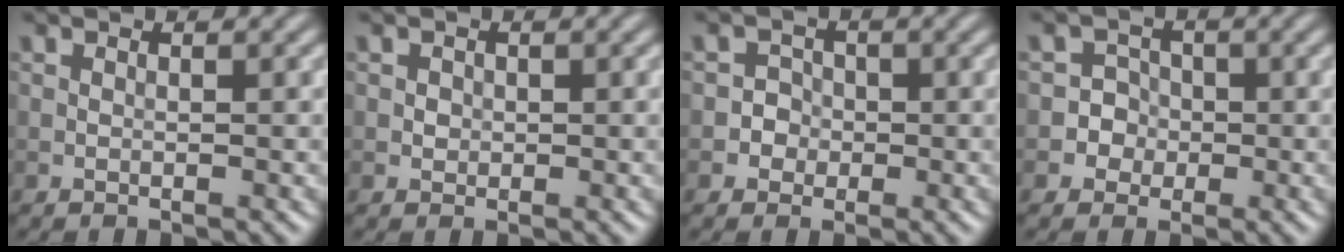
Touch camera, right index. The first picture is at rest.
{"total": 0.8, "force": [0.1, 0.7, 0.2], "torque": [0.001, -0.002, 0.001]}
{"total": 1.9, "force": [-0.5, 1.8, 0.2], "torque": [0.024, 0.003, -0.018]}
{"total": 2.9, "force": [-0.8, 2.7, 0.2], "torque": [0.027, 0.010, -0.028]}